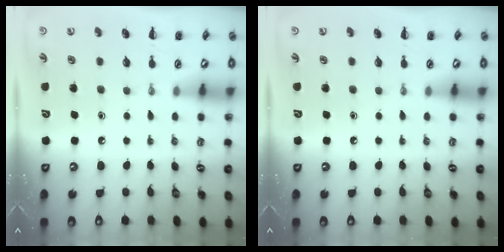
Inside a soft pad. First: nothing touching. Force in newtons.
{"total": 0.0}